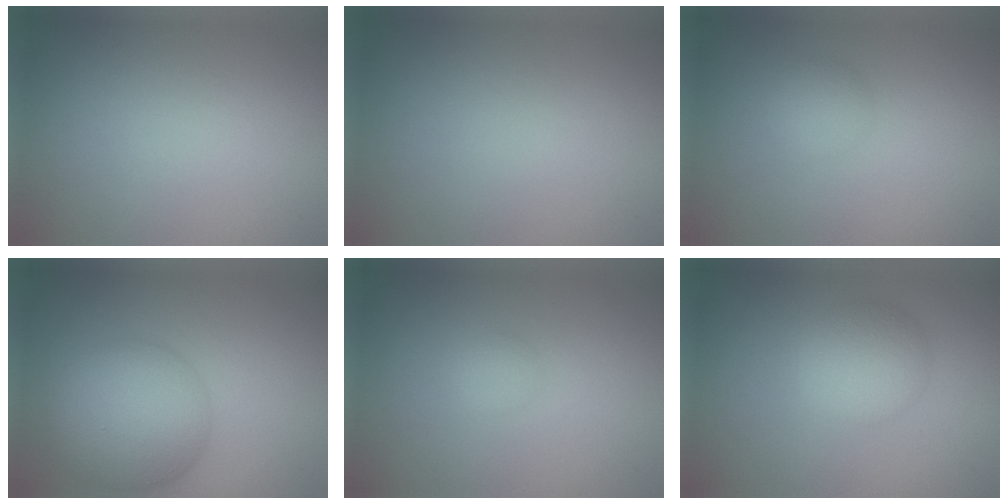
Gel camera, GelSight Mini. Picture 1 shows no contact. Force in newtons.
{"total": 0.0}
{"total": 1.9, "press": 1.9, "slide": 0.0}
{"total": 8.8, "press": 8.8, "slide": 0.2}
{"total": 1.1, "press": 1.1, "slide": 0.0}
{"total": 4.1, "press": 4.1, "slide": 0.2}